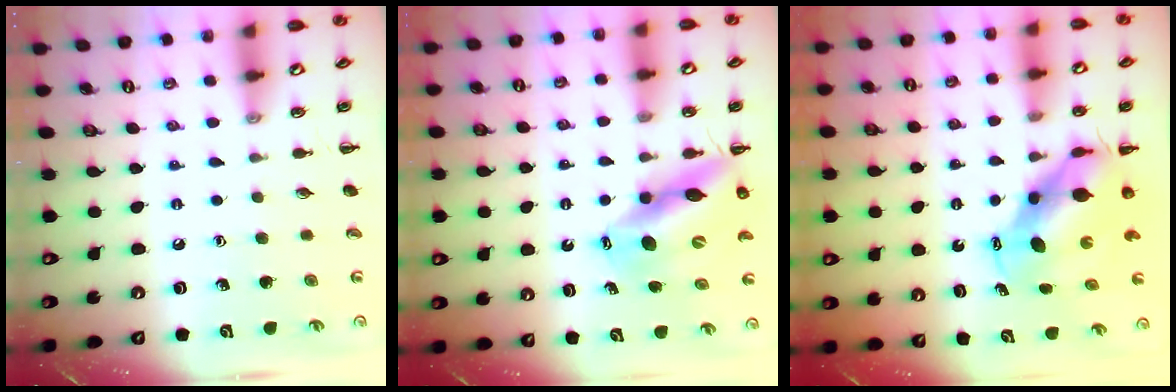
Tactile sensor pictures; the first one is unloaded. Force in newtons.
{"total": 13.4, "press": 13.0, "slide": 3.5}
{"total": 7.6, "press": 7.5, "slide": 1.4}